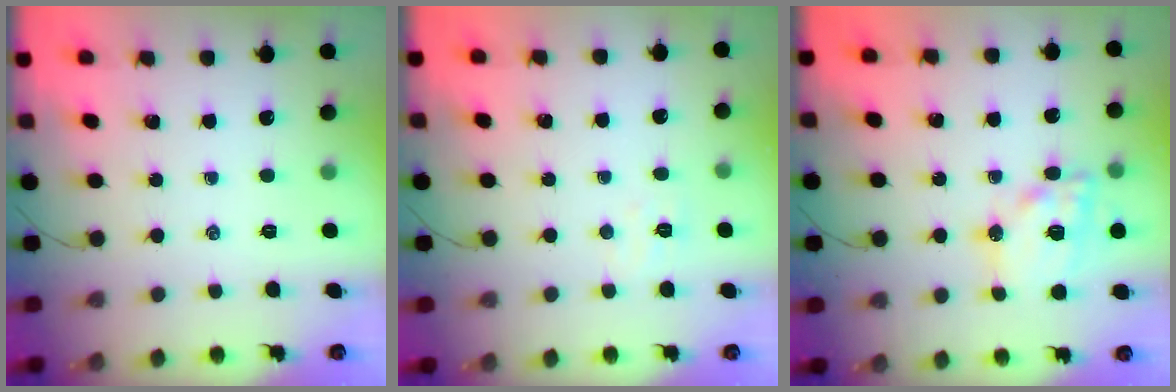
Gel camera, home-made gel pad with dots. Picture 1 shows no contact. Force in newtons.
{"total": 3.3, "press": 3.2, "slide": 0.9}
{"total": 15.5, "press": 15.2, "slide": 3.1}